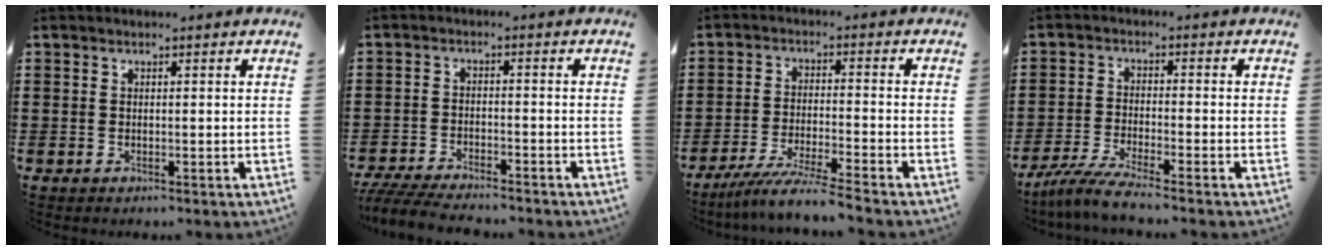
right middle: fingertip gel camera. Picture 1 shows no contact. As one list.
[{"total": 4.9, "force": [-4.7, 0.3, 1.3], "torque": [-0.034, -0.007, -0.094]}, {"total": 6.0, "force": [-5.2, -0.7, 2.8], "torque": [-0.055, -0.021, -0.099]}, {"total": 4.6, "force": [-4.1, -0.4, 2.1], "torque": [-0.058, -0.019, -0.082]}]